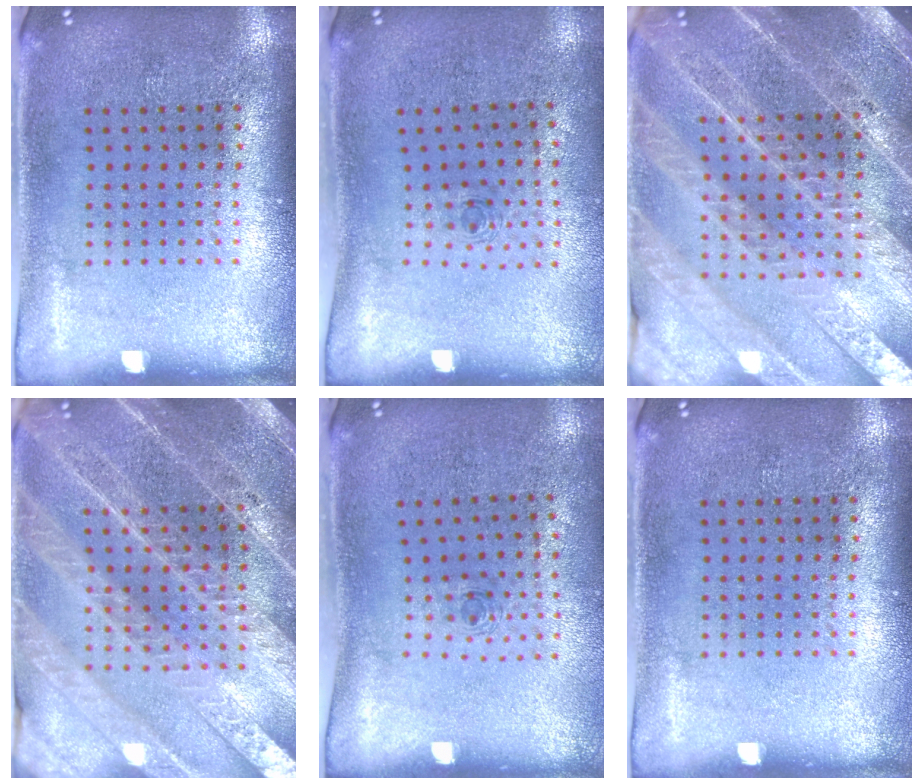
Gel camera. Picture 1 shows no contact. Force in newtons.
{"total": 0.7, "press": 0.2, "slide": 0.6}
{"total": 4.2, "press": 3.8, "slide": 1.8}
{"total": 4.2, "press": 3.8, "slide": 1.8}
{"total": 0.7, "press": 0.2, "slide": 0.6}
{"total": 0.0}